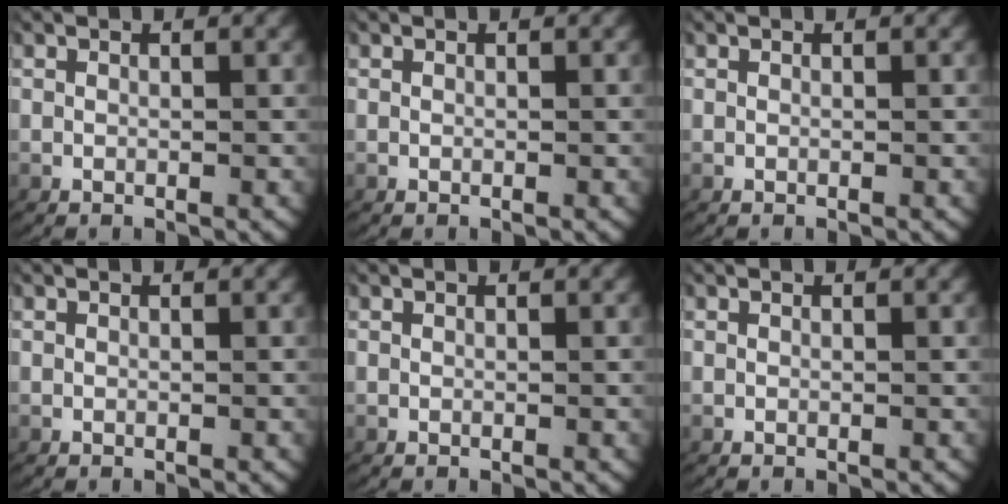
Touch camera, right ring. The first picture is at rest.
{"total": 0.0}
{"total": 0.0}
{"total": 0.0}
{"total": 0.0}
{"total": 0.0}